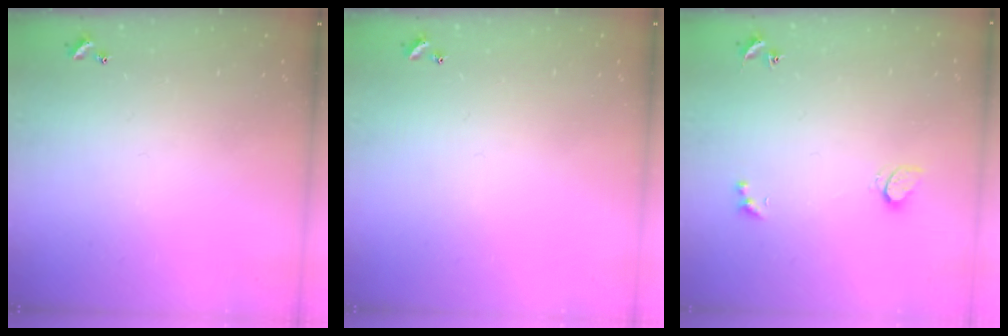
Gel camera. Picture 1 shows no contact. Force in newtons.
{"total": 0.0}
{"total": 1.8, "press": 1.7, "slide": 0.5}